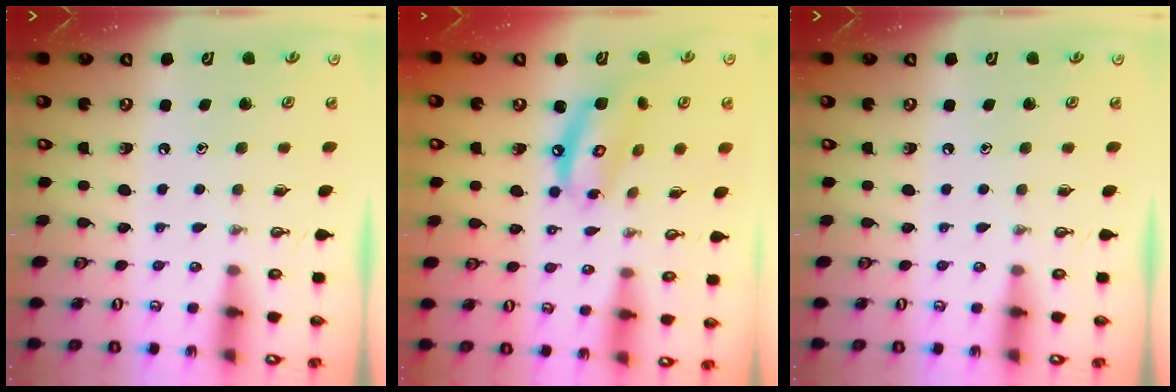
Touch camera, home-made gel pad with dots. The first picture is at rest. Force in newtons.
{"total": 11.2, "press": 11.2, "slide": 1.0}
{"total": 0.0}